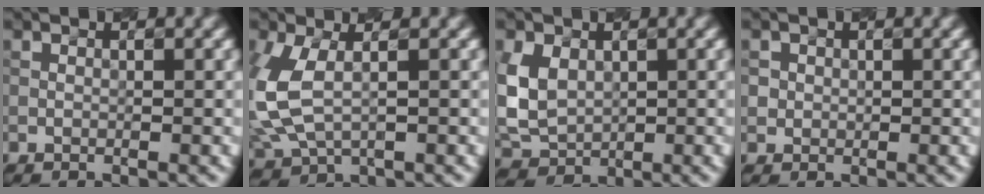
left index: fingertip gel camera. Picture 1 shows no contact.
{"total": 6.3, "force": [-0.1, 3.8, 5.0], "torque": [-0.126, -0.004, 0.005]}
{"total": 4.6, "force": [0.2, 3.6, 2.9], "torque": [-0.063, -0.001, 0.012]}
{"total": 0.9, "force": [-0.2, 0.9, 0.0], "torque": [0.011, -0.006, 0.006]}